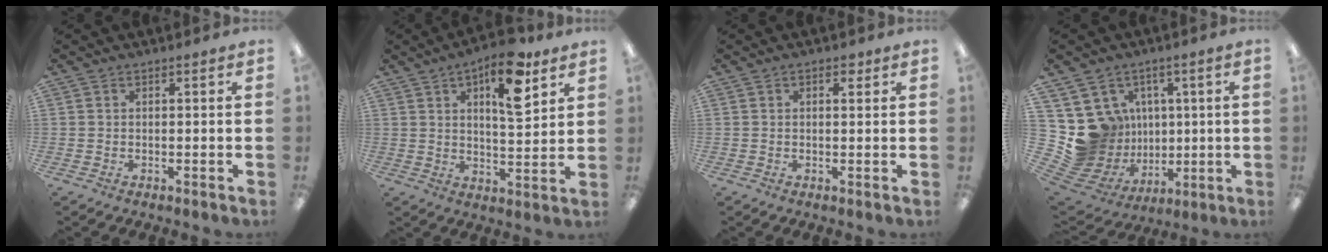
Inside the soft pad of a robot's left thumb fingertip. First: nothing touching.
{"total": 14.4, "force": [7.8, 5.6, 10.7], "torque": [-0.154, -0.028, 0.127]}
{"total": 2.1, "force": [1.1, 1.1, 1.5], "torque": [-0.006, -0.006, 0.013]}
{"total": 14.1, "force": [2.4, 13.7, 2.6], "torque": [-0.077, -0.033, 0.080]}